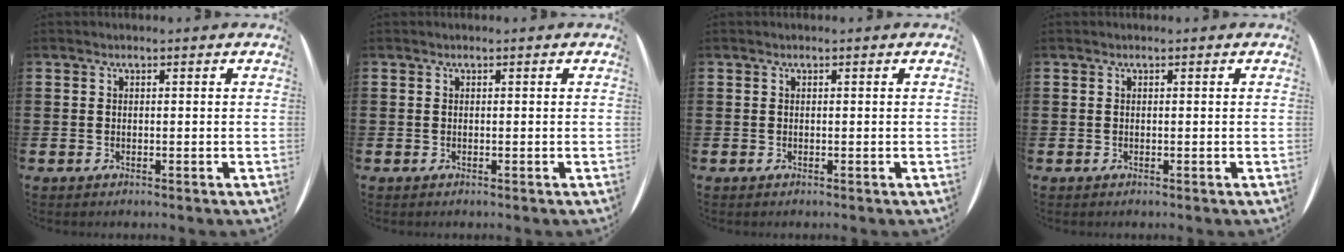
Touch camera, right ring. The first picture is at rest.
{"total": 0.0}
{"total": 0.0}
{"total": 0.0}